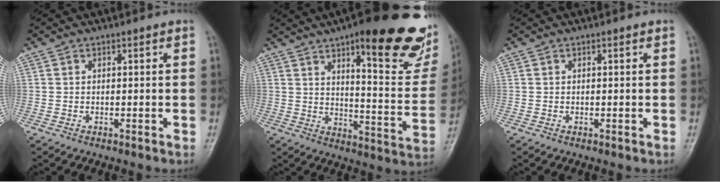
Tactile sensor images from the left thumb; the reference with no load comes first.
{"total": 26.4, "force": [15.3, 7.6, 20.2], "torque": [-0.226, -0.065, 0.206]}
{"total": 0.0}